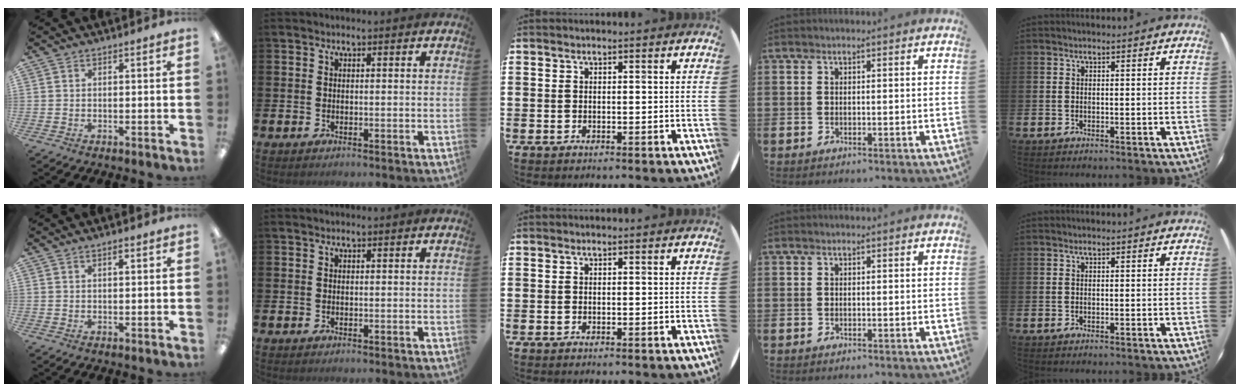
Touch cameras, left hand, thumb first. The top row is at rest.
{"thumb": {"total": 1.7, "force": [1.0, 0.7, 1.2], "torque": [-0.017, -0.002, 0.016]}}